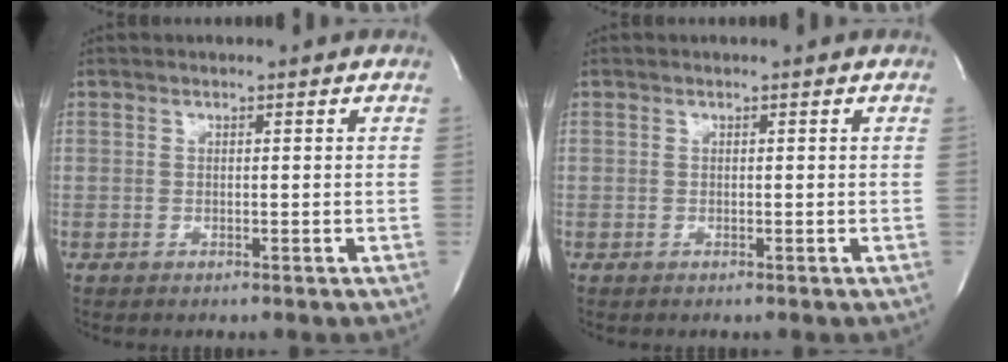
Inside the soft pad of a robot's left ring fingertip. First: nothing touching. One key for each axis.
{"total": 0.0}